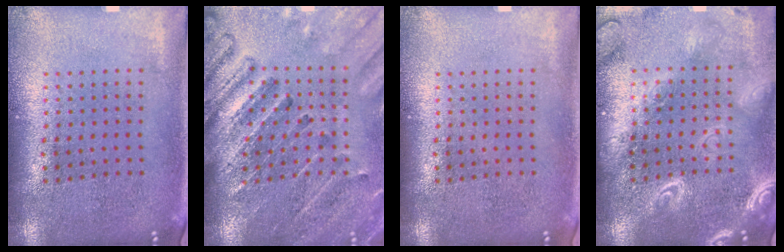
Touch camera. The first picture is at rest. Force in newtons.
{"total": 2.7, "press": 2.6, "slide": 0.2}
{"total": 0.0}
{"total": 3.8, "press": 3.8, "slide": 0.5}